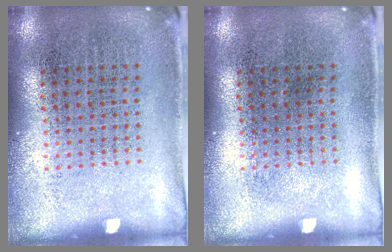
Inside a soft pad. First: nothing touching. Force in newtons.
{"total": 0.0}